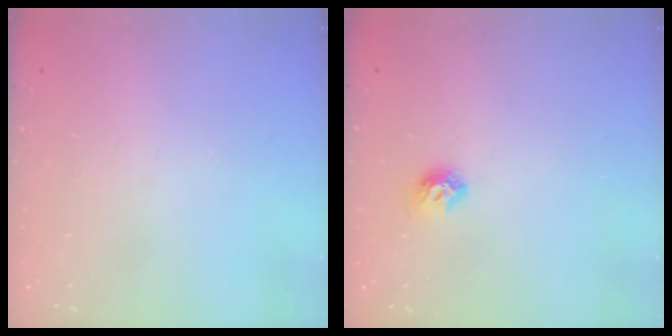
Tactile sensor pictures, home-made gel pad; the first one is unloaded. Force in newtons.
{"total": 6.6, "press": 6.6, "slide": 0.9}